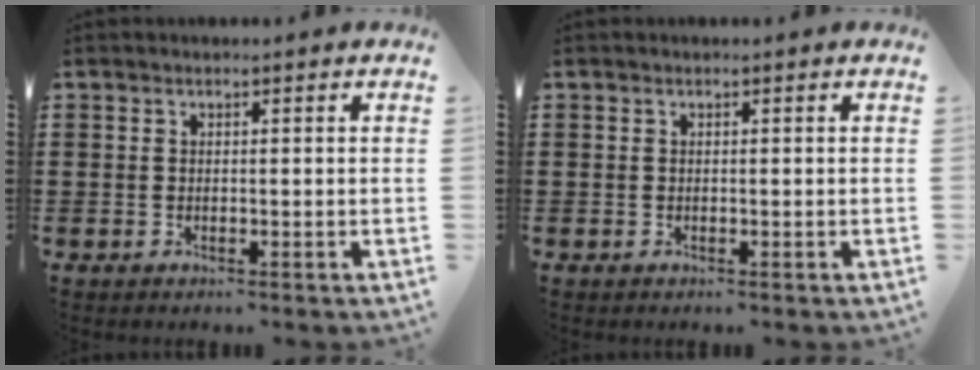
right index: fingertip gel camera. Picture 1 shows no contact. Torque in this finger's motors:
{"motor_torque": [-0.01, 0.02, 0.00, 0.00]}